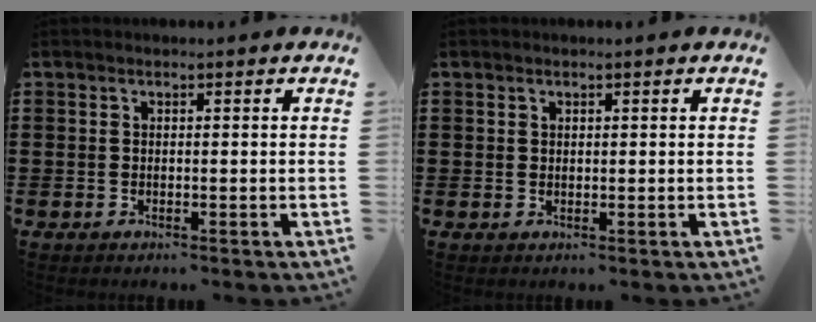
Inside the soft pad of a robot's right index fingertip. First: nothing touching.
{"total": 0.7, "force": [0.5, 0.5, 0.1], "torque": [-0.004, 0.003, 0.010]}